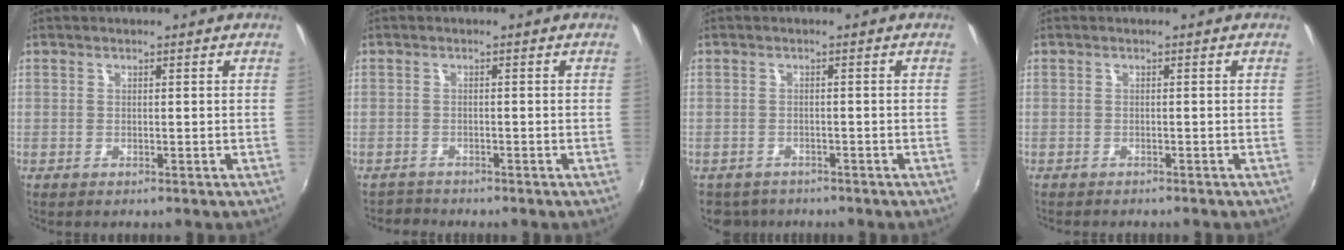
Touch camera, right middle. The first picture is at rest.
{"total": 1.8, "force": [-1.7, 0.5, -0.4], "torque": [-0.001, 0.003, -0.031]}
{"total": 3.9, "force": [-3.3, 2.1, 0.6], "torque": [-0.024, -0.008, -0.051]}
{"total": 1.8, "force": [-1.7, 0.4, 0.4], "torque": [-0.016, -0.011, -0.027]}